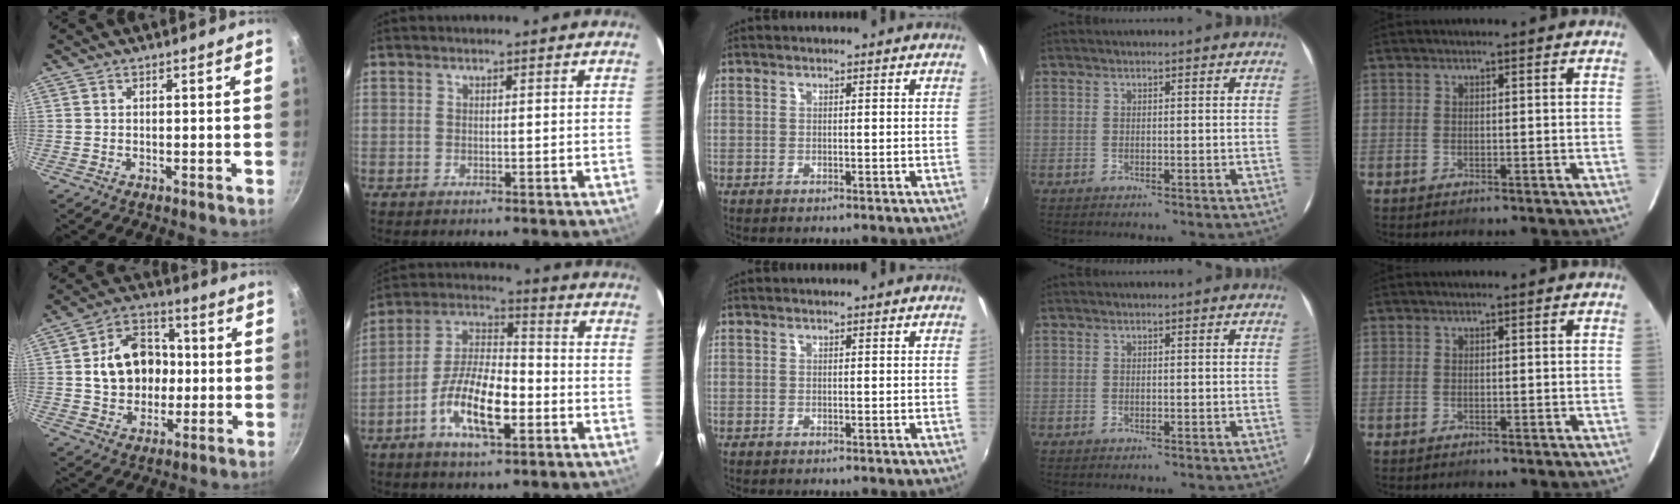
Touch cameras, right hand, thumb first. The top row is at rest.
{"thumb": {"total": 13.7, "force": [0.5, 11.0, 8.2], "torque": [-0.100, 0.024, 0.006]}, "index": {"total": 13.3, "force": [-5.3, 4.9, 11.2], "torque": [-0.224, 0.004, -0.098]}}